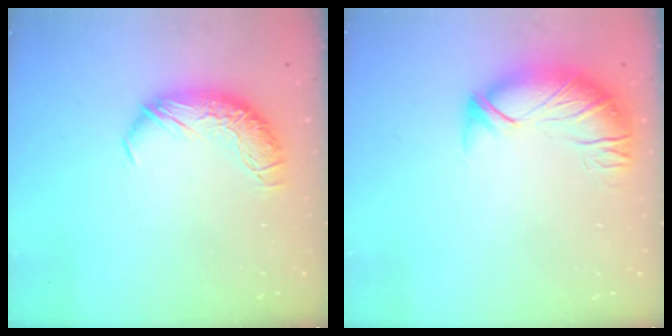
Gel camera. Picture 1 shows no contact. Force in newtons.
{"total": 2.8, "press": 1.3, "slide": 2.5}